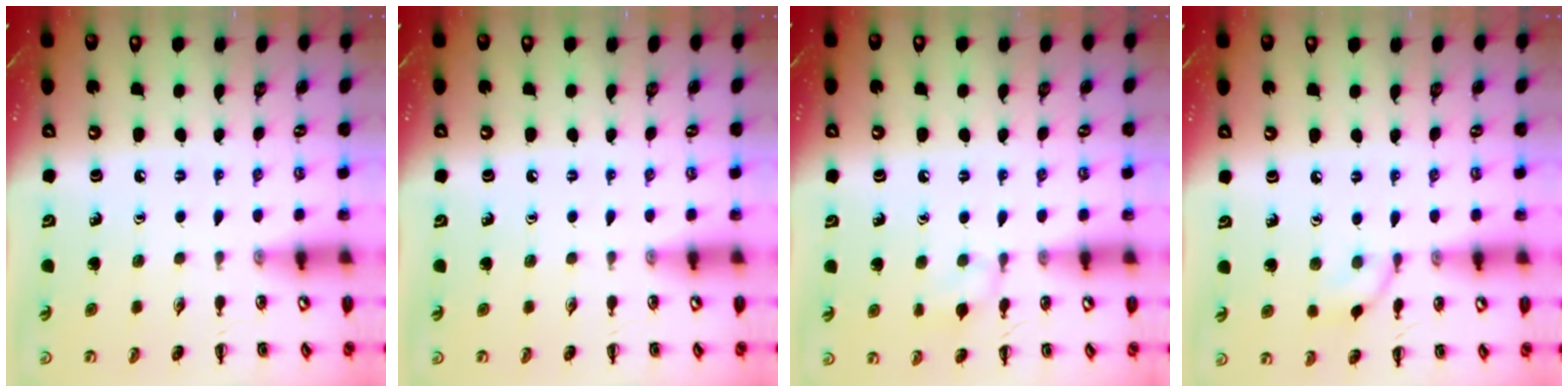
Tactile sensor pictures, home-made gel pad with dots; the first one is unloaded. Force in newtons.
{"total": 0.0}
{"total": 7.3, "press": 6.9, "slide": 2.1}
{"total": 5.7, "press": 5.5, "slide": 1.2}